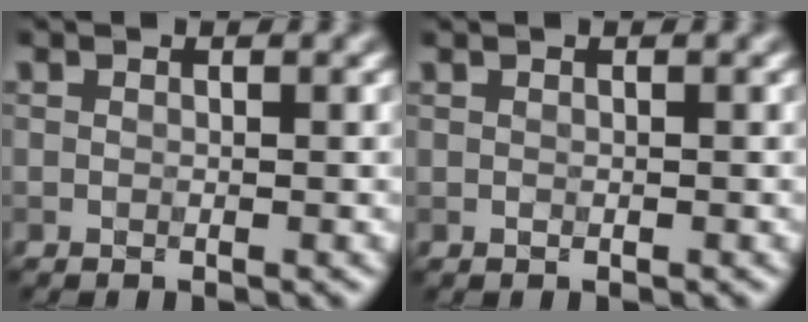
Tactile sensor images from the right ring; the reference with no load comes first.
{"total": 0.0}